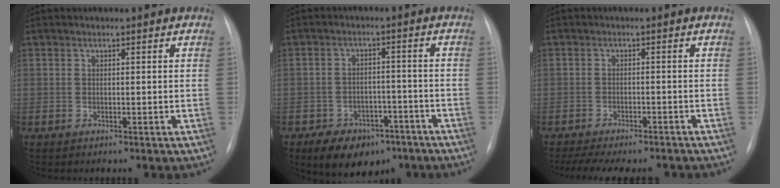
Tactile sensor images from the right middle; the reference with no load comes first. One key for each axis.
{"total": 9.6, "fx": -6.4, "fy": 5.7, "fz": 4.4, "tx": -0.064, "ty": 0.011, "tz": -0.091}
{"total": 11.9, "fx": -10.2, "fy": 3.7, "fz": 5.0, "tx": -0.087, "ty": 0.001, "tz": -0.135}